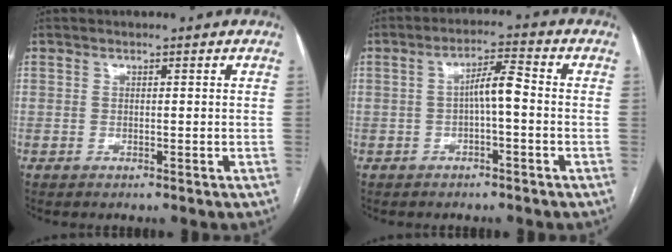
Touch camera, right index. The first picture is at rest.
{"total": 4.5, "force": [-0.6, 0.6, 4.4], "torque": [-0.073, 0.016, -0.008]}